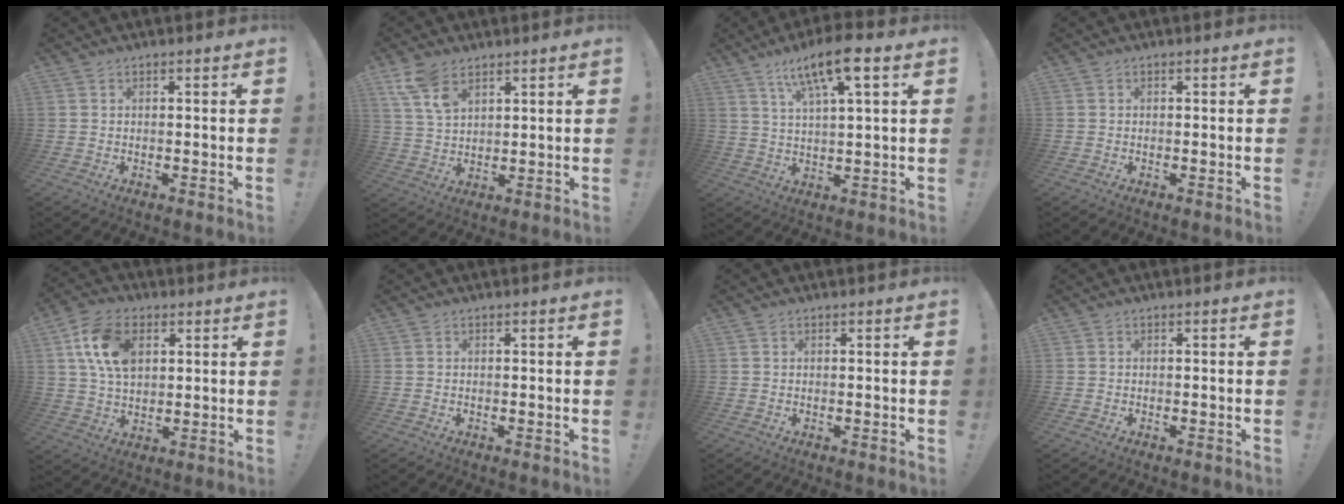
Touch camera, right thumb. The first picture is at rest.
{"total": 8.8, "force": [5.5, 4.6, 5.1], "torque": [-0.089, -0.018, 0.108]}
{"total": 11.7, "force": [6.6, 2.5, 9.3], "torque": [-0.159, -0.025, 0.108]}
{"total": 0.0}
{"total": 14.4, "force": [4.8, 9.6, 9.5], "torque": [-0.171, 0.005, 0.094]}
{"total": 0.0}
{"total": 0.0}
{"total": 0.0}